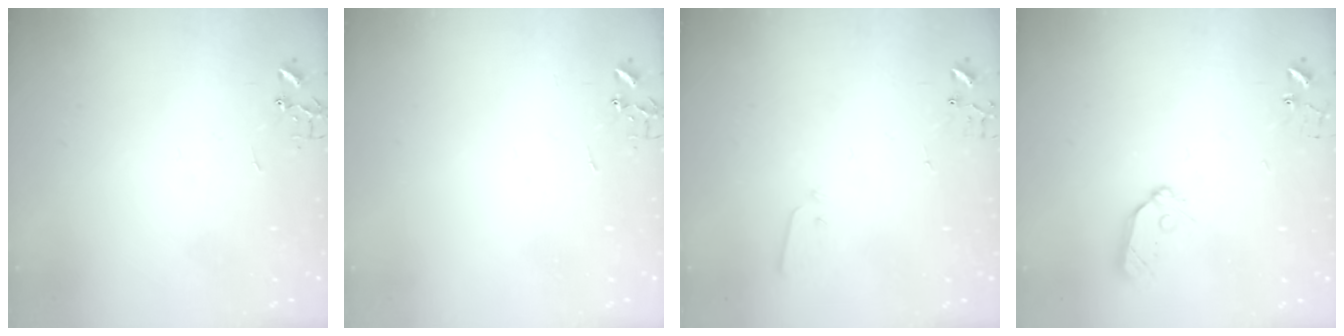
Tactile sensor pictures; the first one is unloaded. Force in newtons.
{"total": 0.0}
{"total": 2.1, "press": 2.0, "slide": 0.4}
{"total": 8.4, "press": 8.4, "slide": 0.7}